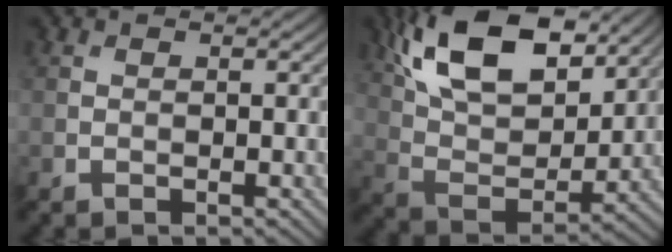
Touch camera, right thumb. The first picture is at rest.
{"total": 16.1, "force": [9.4, 7.6, 10.6], "torque": [-0.214, 0.005, 0.150]}